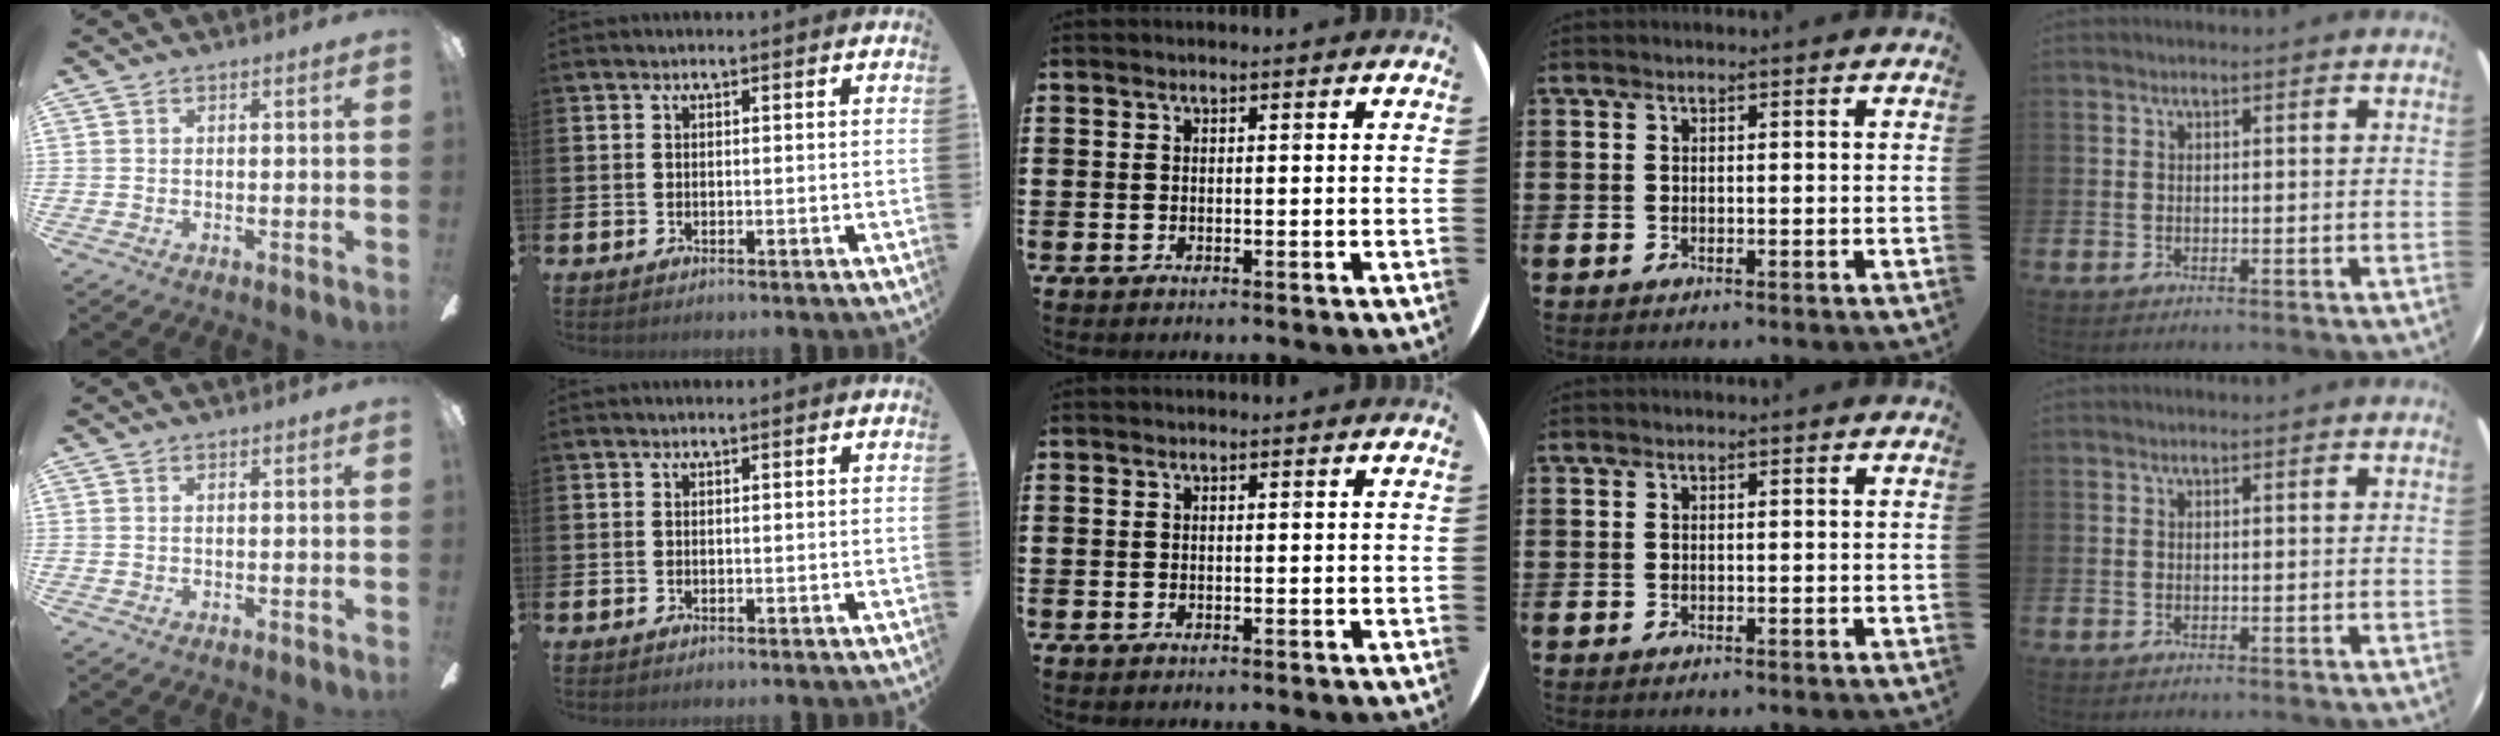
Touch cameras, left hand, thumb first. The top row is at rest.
{"thumb": {"total": 0.6, "force": [-0.4, 0.1, 0.5], "torque": [-0.008, 0.003, -0.009]}}